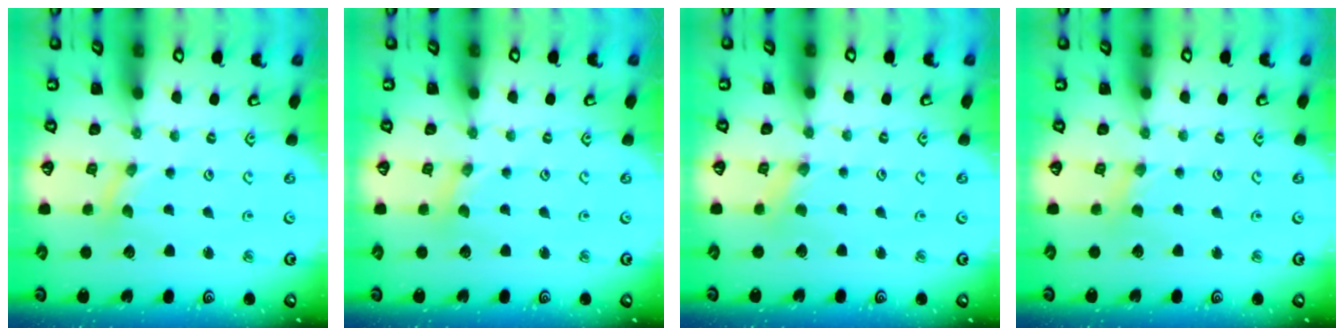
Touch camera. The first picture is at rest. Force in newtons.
{"total": 0.0}
{"total": 0.0}
{"total": 1.1, "press": 1.1, "slide": 0.4}